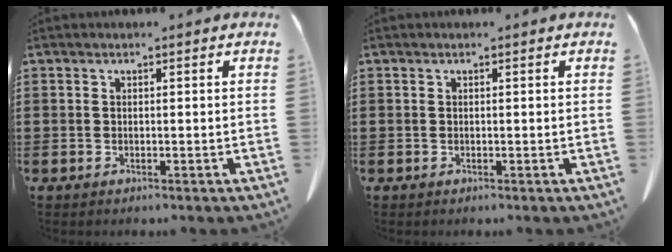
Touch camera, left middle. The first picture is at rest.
{"total": 0.0}